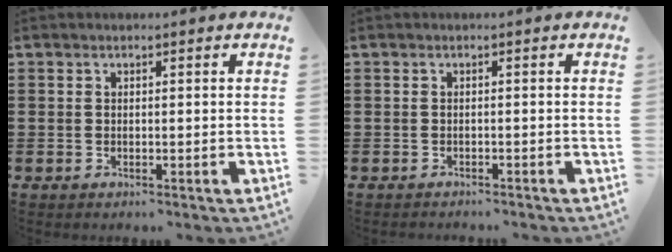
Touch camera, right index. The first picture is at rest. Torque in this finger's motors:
{"motor_torque": [-0.12, 0.17, -0.29, -0.07]}